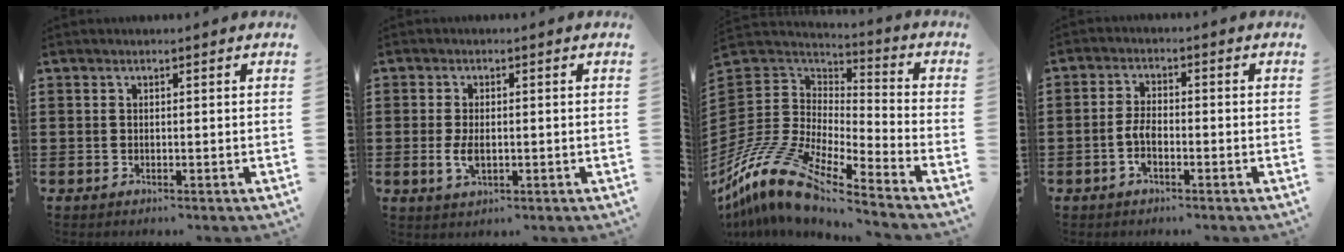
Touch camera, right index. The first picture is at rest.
{"total": 3.2, "force": [-0.4, 1.7, 2.7], "torque": [-0.065, -0.004, -0.009]}
{"total": 12.4, "force": [-10.3, 3.0, 6.2], "torque": [-0.163, 0.002, -0.210]}
{"total": 3.4, "force": [-1.4, 1.3, 2.8], "torque": [-0.073, -0.005, -0.033]}